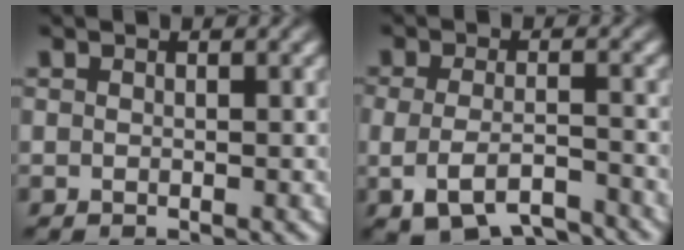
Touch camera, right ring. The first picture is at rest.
{"total": 5.1, "force": [-3.0, 2.5, 3.2], "torque": [-0.055, -0.024, -0.038]}